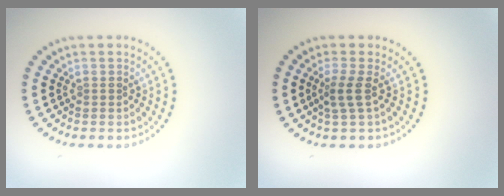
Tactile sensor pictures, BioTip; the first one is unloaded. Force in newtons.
{"total": 2.0, "press": 1.3, "slide": 1.4}